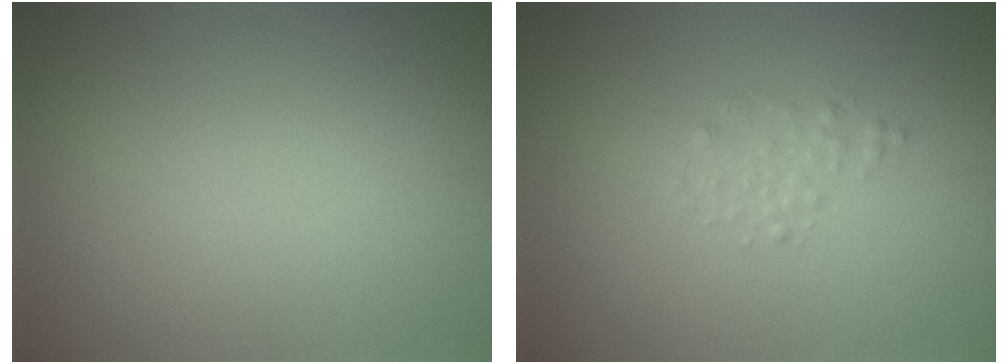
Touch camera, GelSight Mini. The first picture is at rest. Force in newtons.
{"total": 1.1, "press": 1.1, "slide": 0.1}